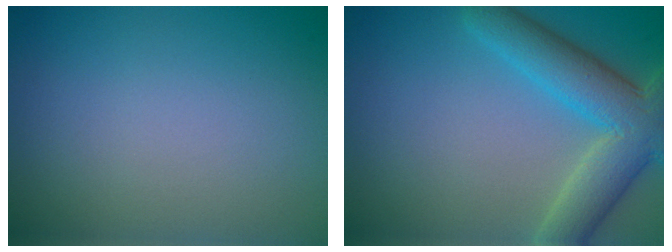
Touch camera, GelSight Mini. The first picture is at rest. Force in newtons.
{"total": 6.8, "press": 6.8, "slide": 0.3}